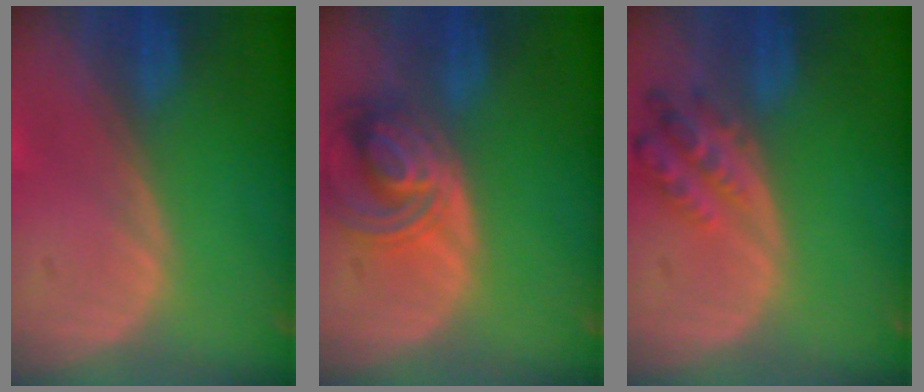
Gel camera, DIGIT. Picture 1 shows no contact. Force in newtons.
{"total": 7.7, "press": 6.9, "slide": 3.4}
{"total": 5.1, "press": 4.8, "slide": 1.7}